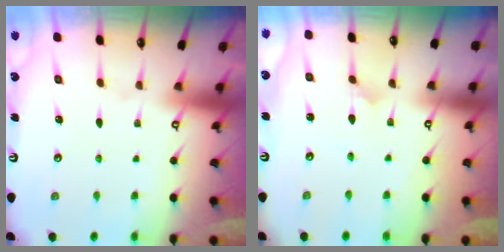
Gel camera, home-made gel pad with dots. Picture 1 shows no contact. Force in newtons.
{"total": 1.6, "press": 1.6, "slide": 0.0}